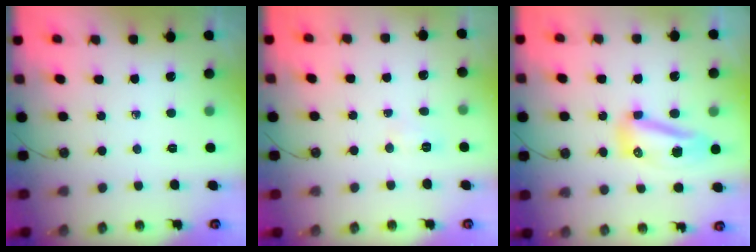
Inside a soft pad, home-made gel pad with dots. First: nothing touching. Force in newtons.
{"total": 3.7, "press": 3.7, "slide": 0.5}
{"total": 9.5, "press": 9.5, "slide": 1.0}